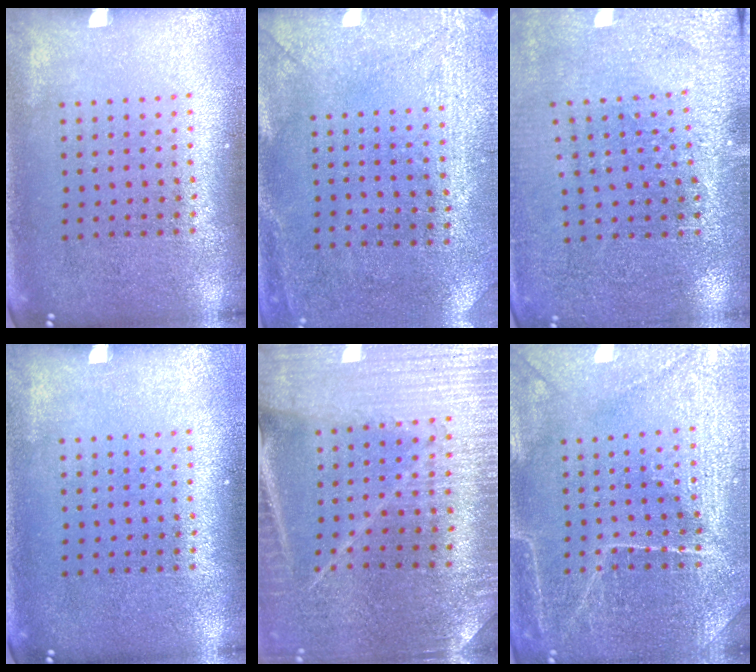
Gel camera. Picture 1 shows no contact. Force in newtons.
{"total": 2.9, "press": 2.3, "slide": 1.8}
{"total": 2.8, "press": 2.8, "slide": 0.2}
{"total": 0.0}
{"total": 3.0, "press": 3.0, "slide": 0.3}
{"total": 3.8, "press": 3.7, "slide": 0.9}